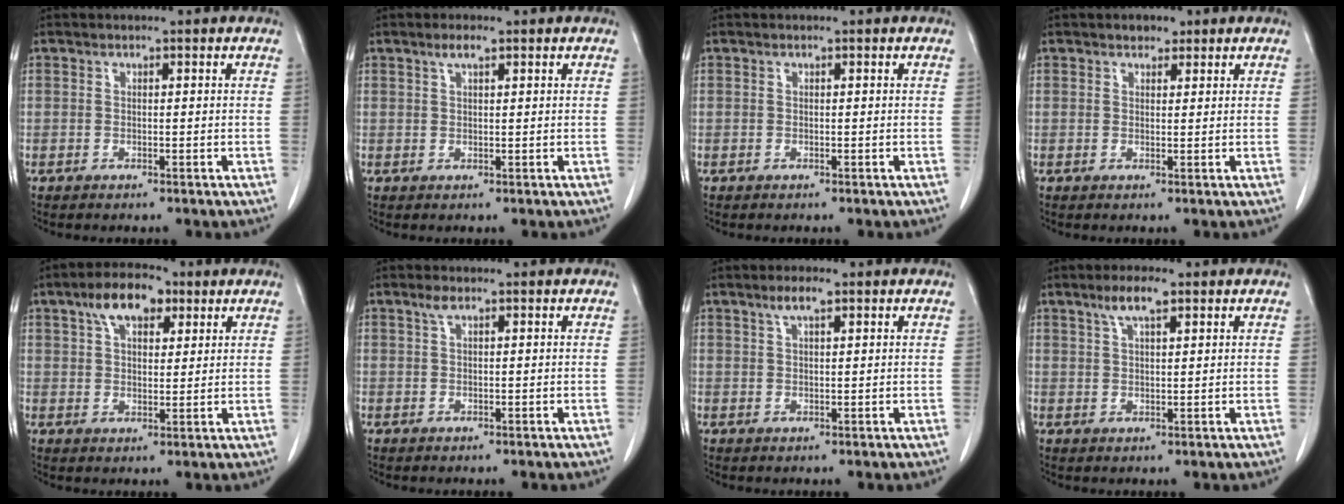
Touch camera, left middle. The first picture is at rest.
{"total": 1.8, "force": [1.2, 0.3, 1.4], "torque": [-0.031, 0.005, 0.024]}
{"total": 0.0}
{"total": 1.7, "force": [1.3, 1.0, 0.6], "torque": [-0.012, 0.001, 0.017]}
{"total": 7.7, "force": [4.2, 3.6, 5.4], "torque": [-0.097, 0.022, 0.071]}
{"total": 1.3, "force": [0.8, 0.3, 1.0], "torque": [-0.024, 0.007, 0.017]}
{"total": 2.7, "force": [1.7, 0.5, 2.0], "torque": [-0.044, 0.006, 0.032]}
{"total": 4.2, "force": [2.7, 0.9, 3.2], "torque": [-0.067, 0.006, 0.050]}